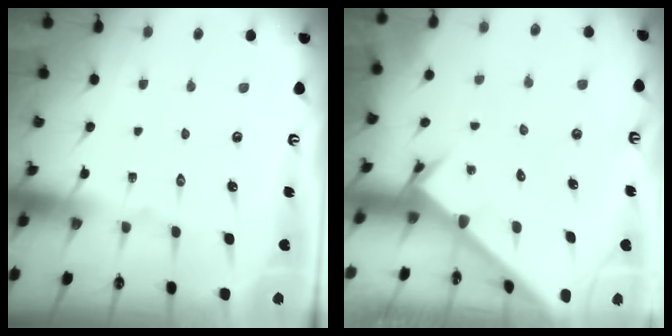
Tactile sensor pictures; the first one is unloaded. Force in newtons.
{"total": 2.6, "press": 2.6, "slide": 0.3}